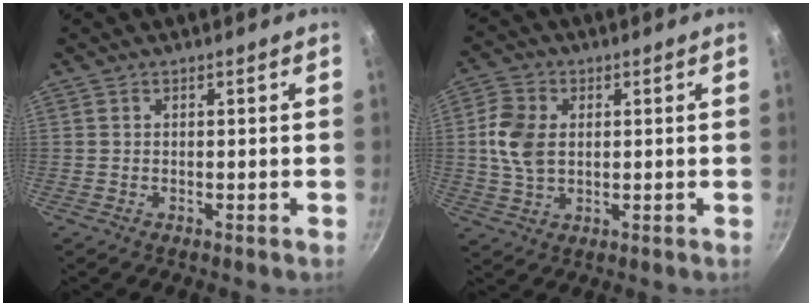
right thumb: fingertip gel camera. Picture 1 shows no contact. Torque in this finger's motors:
{"motor_torque": [-0.51, 0.71, 0.55, -0.30, 0.08]}